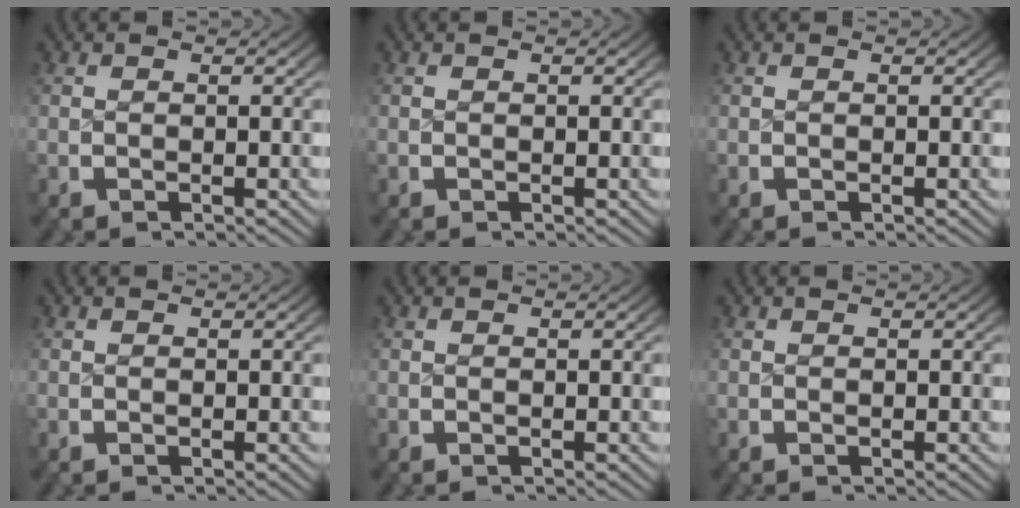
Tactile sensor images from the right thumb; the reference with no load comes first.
{"total": 0.0}
{"total": 0.0}
{"total": 0.0}
{"total": 0.0}
{"total": 0.0}